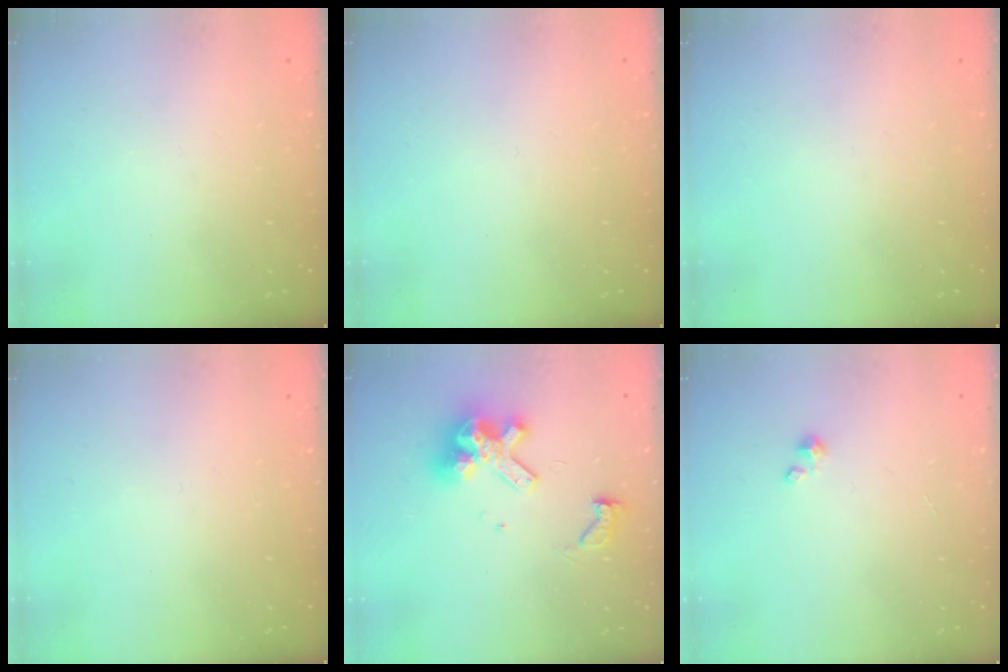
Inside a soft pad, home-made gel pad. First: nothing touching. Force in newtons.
{"total": 0.0}
{"total": 0.0}
{"total": 0.0}
{"total": 12.1, "press": 12.0, "slide": 1.5}
{"total": 1.4, "press": 1.3, "slide": 0.3}